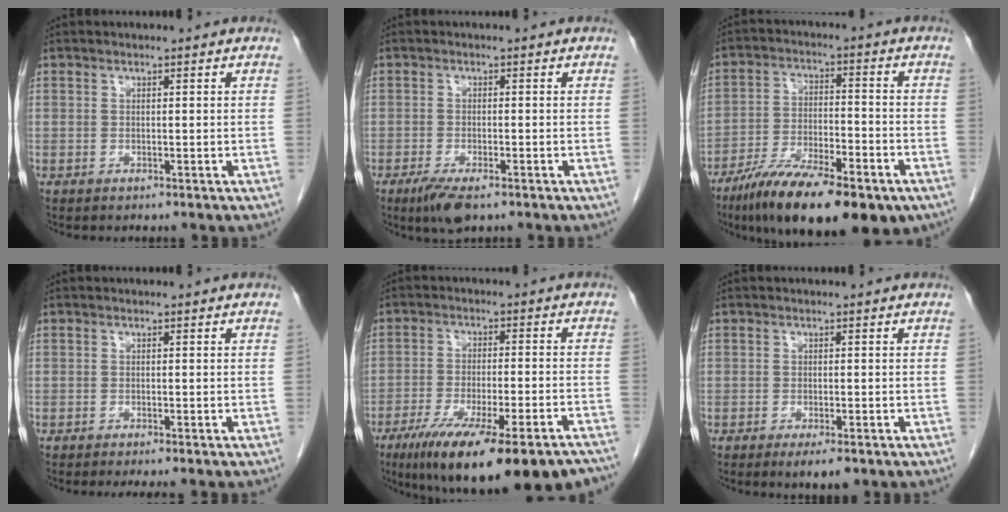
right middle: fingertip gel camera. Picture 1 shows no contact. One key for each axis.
{"total": 4.6, "fx": -3.0, "fy": 1.2, "fz": 3.3, "tx": -0.064, "ty": -0.010, "tz": -0.048}
{"total": 18.4, "fx": -12.3, "fy": 4.9, "fz": 12.8, "tx": -0.187, "ty": -0.016, "tz": -0.203}
{"total": 3.2, "fx": -2.8, "fy": 0.0, "fz": 1.6, "tx": -0.017, "ty": -0.005, "tz": -0.037}
{"total": 23.1, "fx": -17.6, "fy": 3.3, "fz": 14.6, "tx": -0.179, "ty": -0.030, "tz": -0.252}
{"total": 3.2, "fx": -2.0, "fy": 0.9, "fz": 2.4, "tx": -0.030, "ty": -0.003, "tz": -0.026}